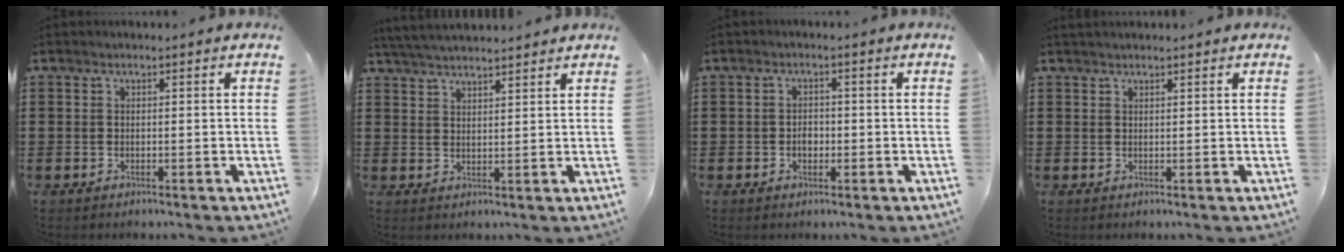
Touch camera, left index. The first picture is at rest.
{"total": 3.9, "force": [3.8, 0.0, 0.9], "torque": [-0.028, -0.009, 0.070]}
{"total": 1.8, "force": [-0.3, 1.2, 1.3], "torque": [-0.028, 0.005, -0.006]}
{"total": 0.8, "force": [0.8, 0.1, 0.2], "torque": [-0.005, 0.000, 0.016]}